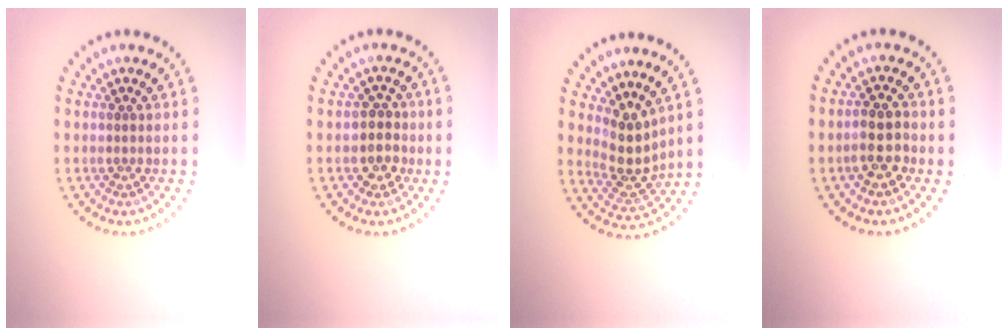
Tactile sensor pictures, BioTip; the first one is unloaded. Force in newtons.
{"total": 2.3, "press": 2.1, "slide": 1.0}
{"total": 3.5, "press": 2.7, "slide": 2.2}
{"total": 2.7, "press": 2.6, "slide": 0.6}